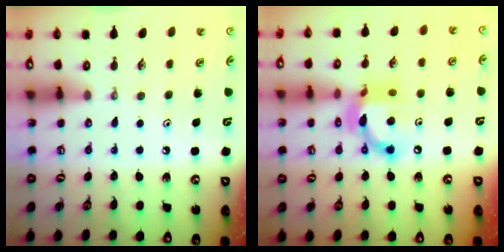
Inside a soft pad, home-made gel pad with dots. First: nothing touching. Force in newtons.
{"total": 13.9, "press": 13.9, "slide": 1.1}